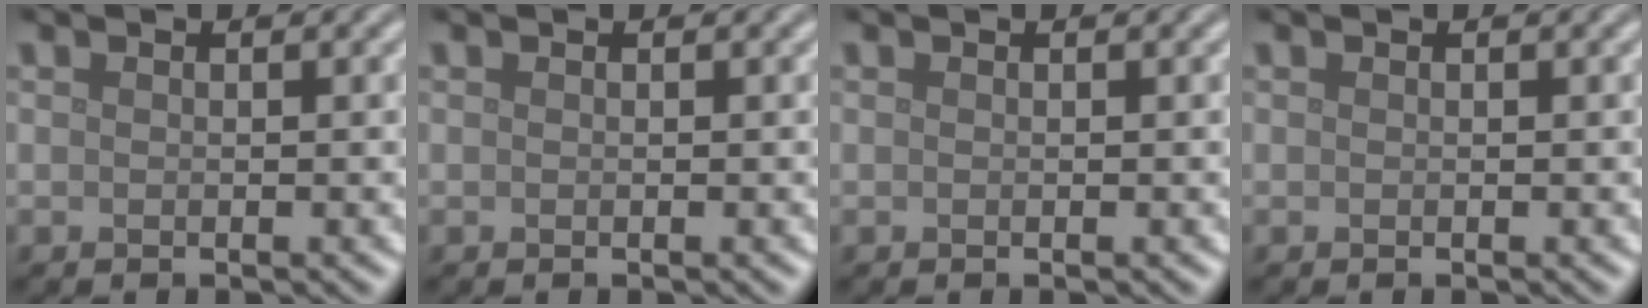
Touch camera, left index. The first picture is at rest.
{"total": 0.0}
{"total": 0.0}
{"total": 0.0}